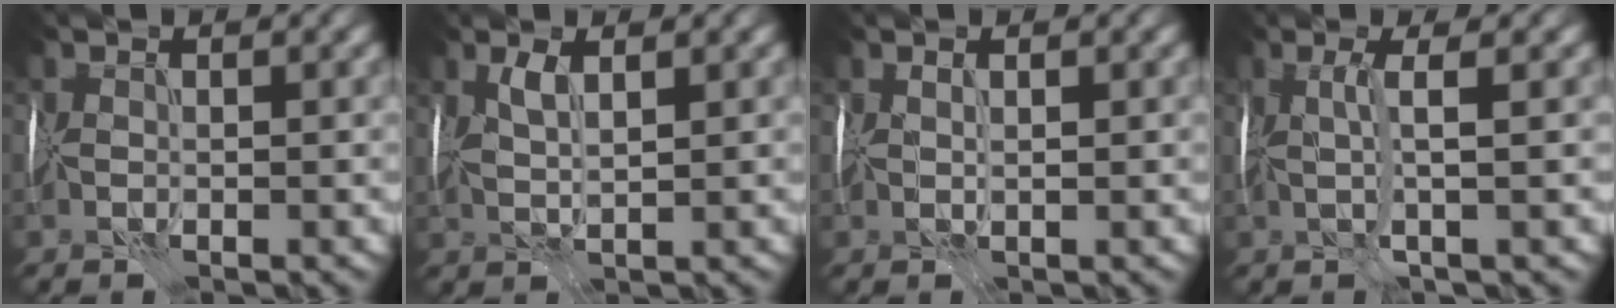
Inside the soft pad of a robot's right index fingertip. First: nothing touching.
{"total": 1.9, "force": [1.1, 0.4, 1.5], "torque": [-0.035, 0.011, 0.023]}
{"total": 0.8, "force": [0.6, 0.2, 0.5], "torque": [-0.004, 0.011, 0.011]}
{"total": 2.2, "force": [0.4, 0.2, 2.2], "torque": [-0.038, 0.006, 0.008]}